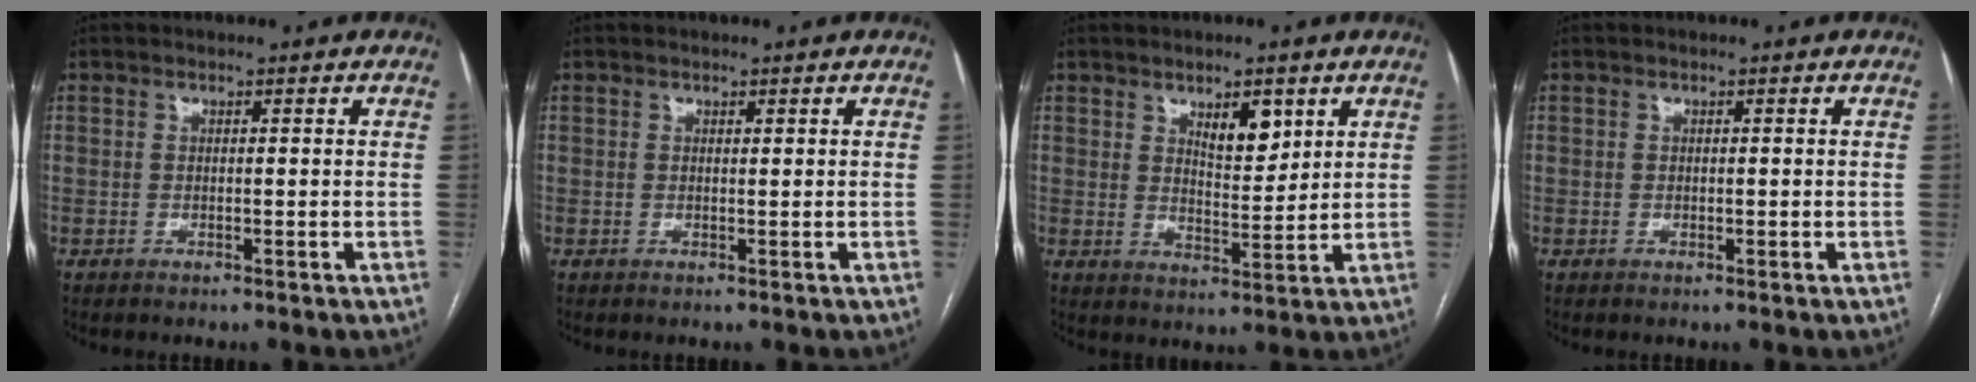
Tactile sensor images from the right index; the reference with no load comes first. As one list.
[{"total": 0.0}, {"total": 5.6, "force": [3.0, 2.1, 4.3], "torque": [-0.070, -0.005, 0.052]}, {"total": 0.5, "force": [-0.1, 0.3, 0.4], "torque": [-0.006, -0.001, 0.000]}]